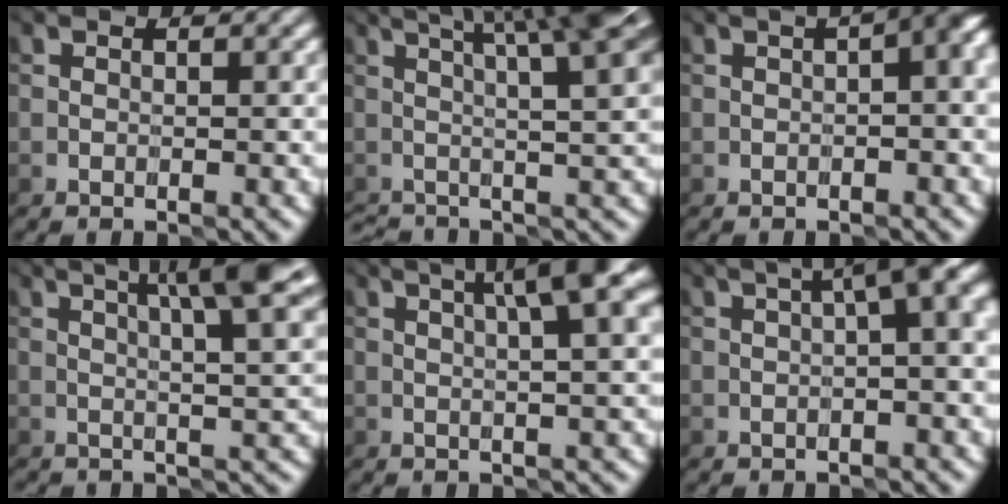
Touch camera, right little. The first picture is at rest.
{"total": 7.7, "force": [2.0, 1.7, 7.2], "torque": [-0.062, 0.019, 0.025]}
{"total": 4.9, "force": [0.3, 1.7, 4.5], "torque": [-0.056, 0.017, 0.002]}
{"total": 8.0, "force": [2.9, 1.9, 7.2], "torque": [-0.064, 0.025, 0.037]}
{"total": 6.1, "force": [2.3, 1.0, 5.6], "torque": [-0.064, 0.019, 0.036]}
{"total": 5.8, "force": [1.6, 1.5, 5.4], "torque": [-0.064, 0.024, 0.021]}